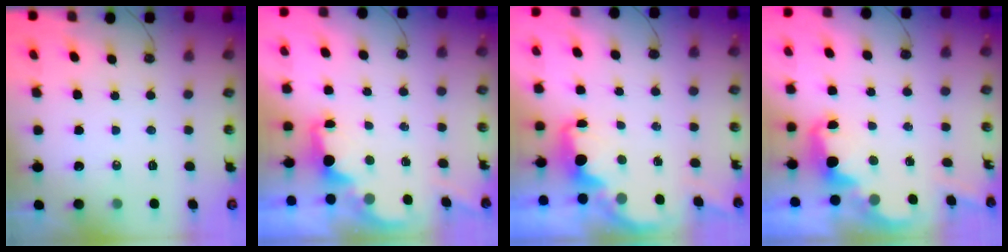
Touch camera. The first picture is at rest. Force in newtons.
{"total": 1.9, "press": 1.7, "slide": 0.8}
{"total": 2.3, "press": 2.1, "slide": 0.8}
{"total": 2.4, "press": 2.4, "slide": 0.5}